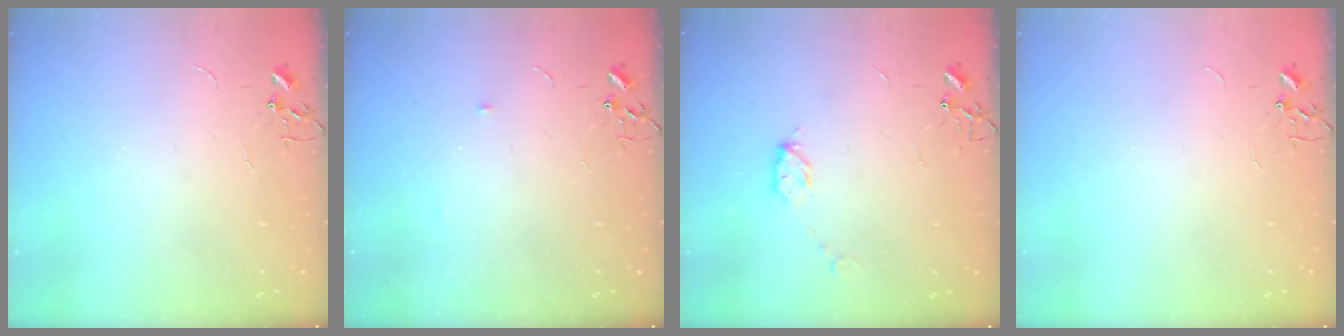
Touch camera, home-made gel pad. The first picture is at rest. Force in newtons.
{"total": 3.0, "press": 2.9, "slide": 0.5}
{"total": 5.8, "press": 5.8, "slide": 0.7}
{"total": 0.0}